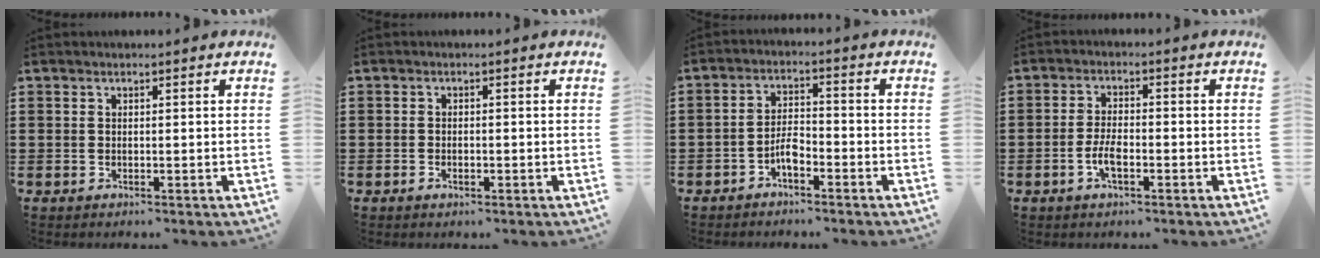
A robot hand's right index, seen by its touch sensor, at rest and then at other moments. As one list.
[{"total": 0.8, "force": [-0.4, 0.5, 0.5], "torque": [-0.012, -0.002, -0.007]}, {"total": 3.8, "force": [-2.3, 1.2, 2.7], "torque": [-0.065, 0.000, -0.048]}, {"total": 3.9, "force": [-1.6, 1.3, 3.4], "torque": [-0.080, -0.005, -0.034]}]